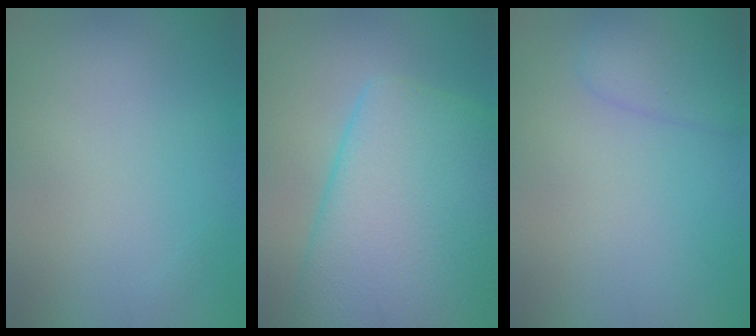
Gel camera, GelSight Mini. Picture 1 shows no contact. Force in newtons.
{"total": 12.0, "press": 12.0, "slide": 0.5}
{"total": 2.7, "press": 2.7, "slide": 0.2}